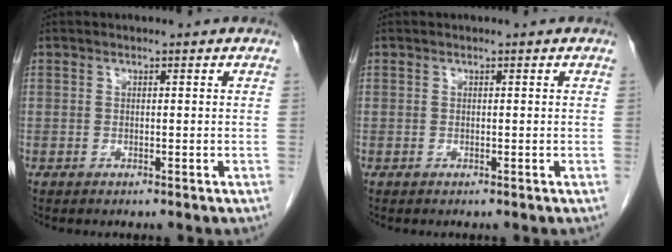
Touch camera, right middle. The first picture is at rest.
{"total": 0.0}